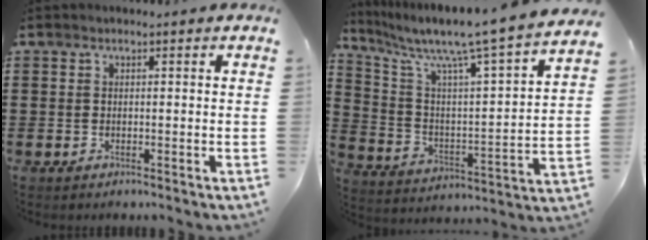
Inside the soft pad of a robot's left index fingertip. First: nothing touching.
{"total": 8.6, "force": [7.4, -0.2, 4.4], "torque": [-0.111, -0.069, 0.113]}